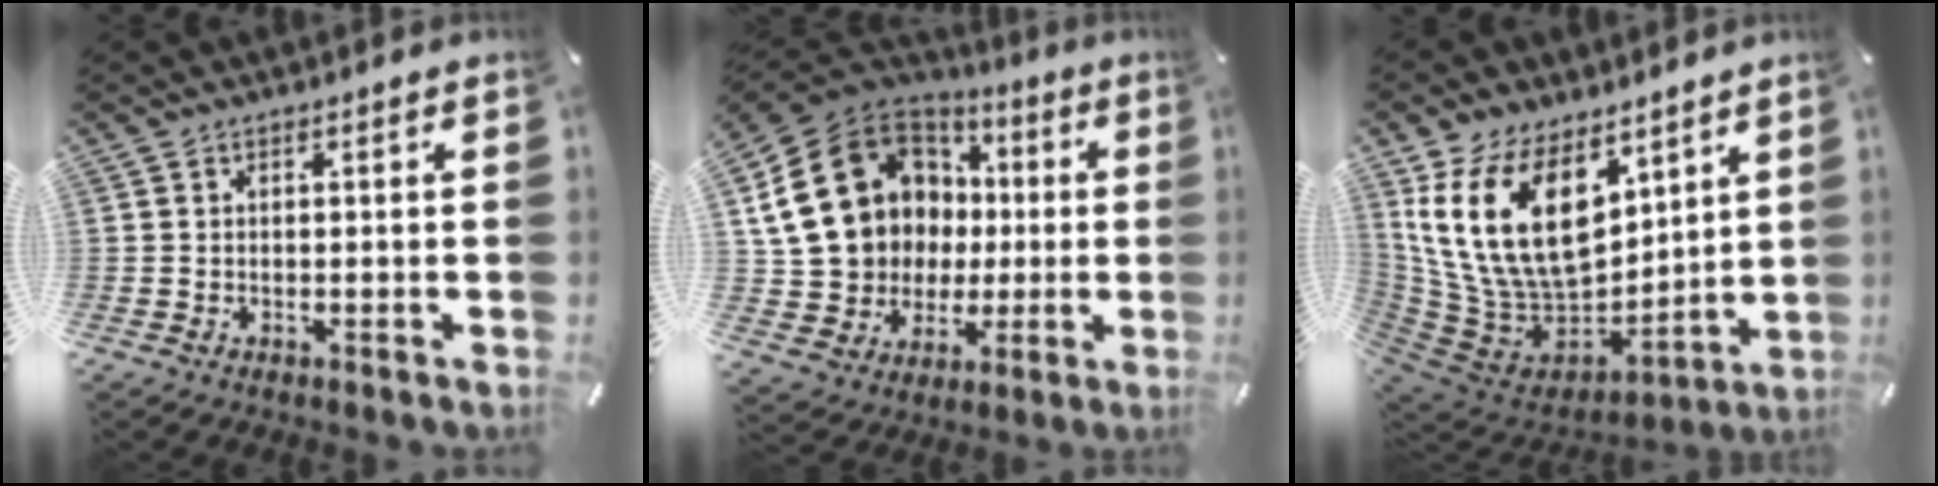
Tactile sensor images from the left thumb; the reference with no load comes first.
{"total": 19.1, "force": [4.1, 16.9, 7.8], "torque": [-0.165, -0.029, 0.107]}
{"total": 19.9, "force": [8.0, 12.9, 12.9], "torque": [-0.290, -0.049, 0.149]}